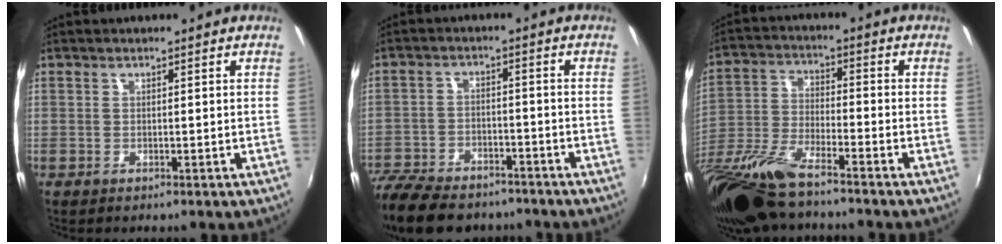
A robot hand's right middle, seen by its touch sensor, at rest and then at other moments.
{"total": 17.0, "force": [-13.5, 7.2, 7.6], "torque": [-0.185, -0.021, -0.218]}
{"total": 16.1, "force": [-12.3, 3.3, 9.9], "torque": [-0.212, -0.043, -0.239]}